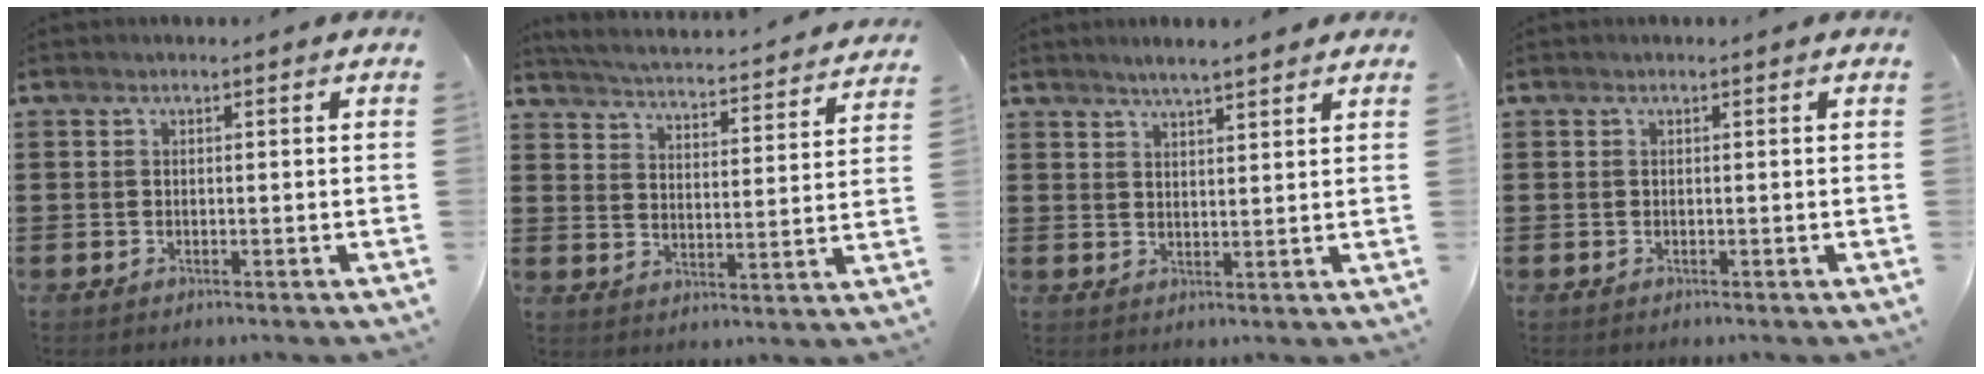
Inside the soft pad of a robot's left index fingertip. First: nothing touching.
{"total": 3.5, "force": [3.4, -0.6, 0.5], "torque": [-0.033, -0.038, 0.049]}
{"total": 3.1, "force": [2.9, 0.0, 1.1], "torque": [-0.029, -0.003, 0.052]}
{"total": 0.0}